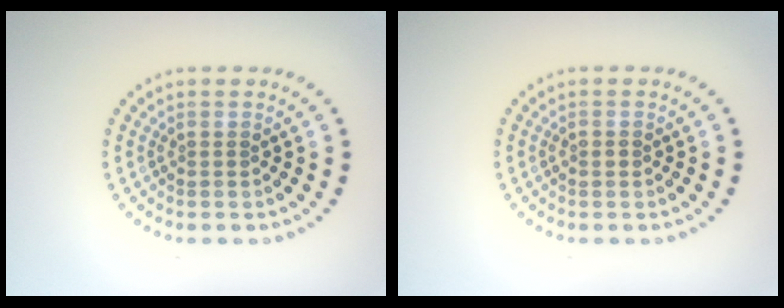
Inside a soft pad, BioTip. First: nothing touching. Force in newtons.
{"total": 0.8, "press": 0.8, "slide": 0.1}